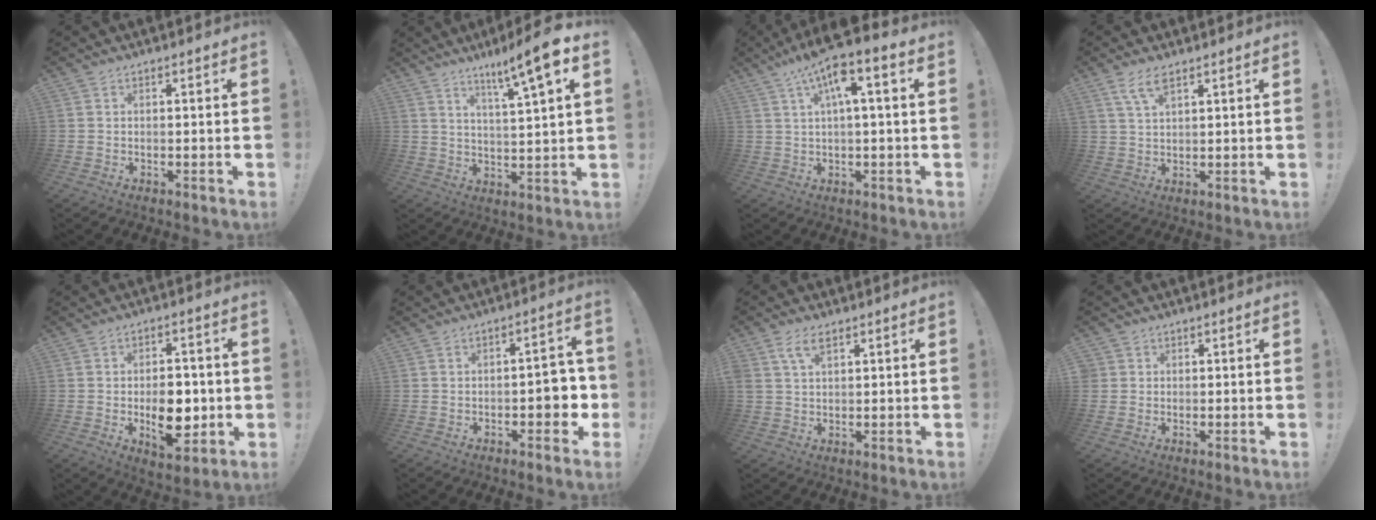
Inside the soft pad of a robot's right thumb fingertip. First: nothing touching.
{"total": 10.8, "force": [6.3, 0.4, 8.8], "torque": [-0.137, -0.038, 0.094]}
{"total": 11.0, "force": [4.1, 1.8, 10.0], "torque": [-0.173, -0.013, 0.062]}
{"total": 5.4, "force": [3.4, 1.7, 3.8], "torque": [-0.076, -0.008, 0.063]}
{"total": 11.7, "force": [-2.0, 7.2, 9.0], "torque": [-0.125, 0.006, -0.030]}
{"total": 7.5, "force": [-2.0, 4.1, 6.0], "torque": [-0.063, 0.007, -0.032]}
{"total": 5.1, "force": [2.6, 2.5, 3.6], "torque": [-0.071, 0.000, 0.051]}
{"total": 1.5, "force": [0.5, 1.4, 0.1], "torque": [0.000, -0.002, 0.009]}